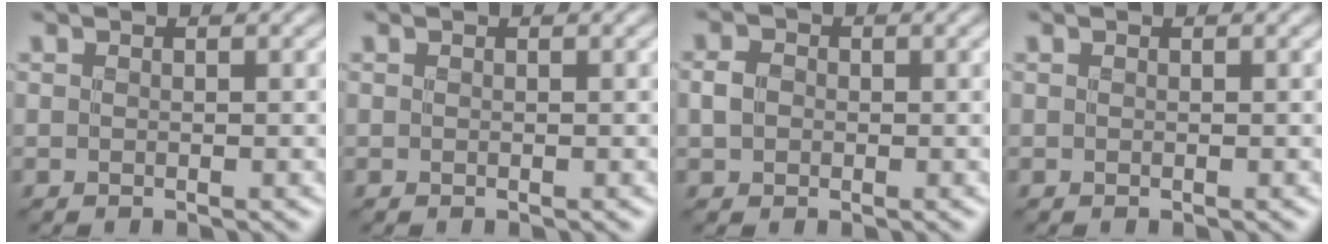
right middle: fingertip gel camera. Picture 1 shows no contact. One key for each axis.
{"total": 0.0}
{"total": 1.8, "fx": 0.0, "fy": 1.6, "fz": 0.9, "tx": -0.019, "ty": 0.000, "tz": -0.006}
{"total": 0.0}